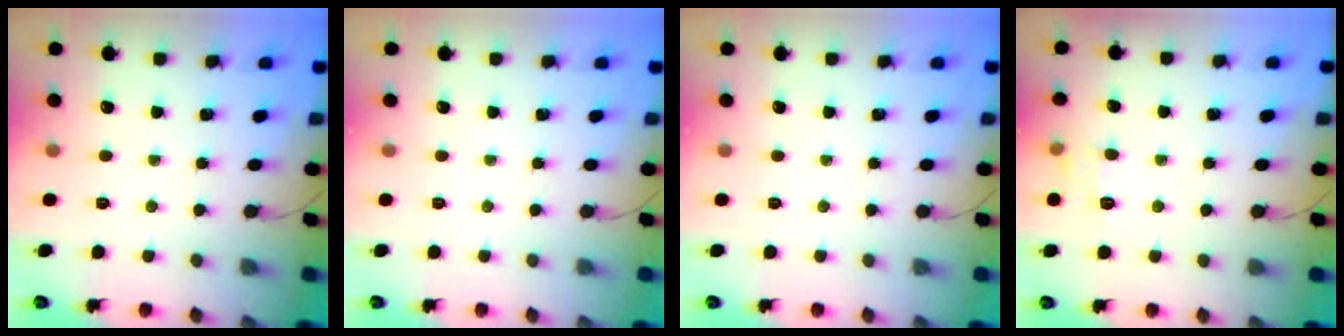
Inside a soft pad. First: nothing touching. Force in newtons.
{"total": 0.0}
{"total": 0.0}
{"total": 8.0, "press": 7.8, "slide": 1.7}